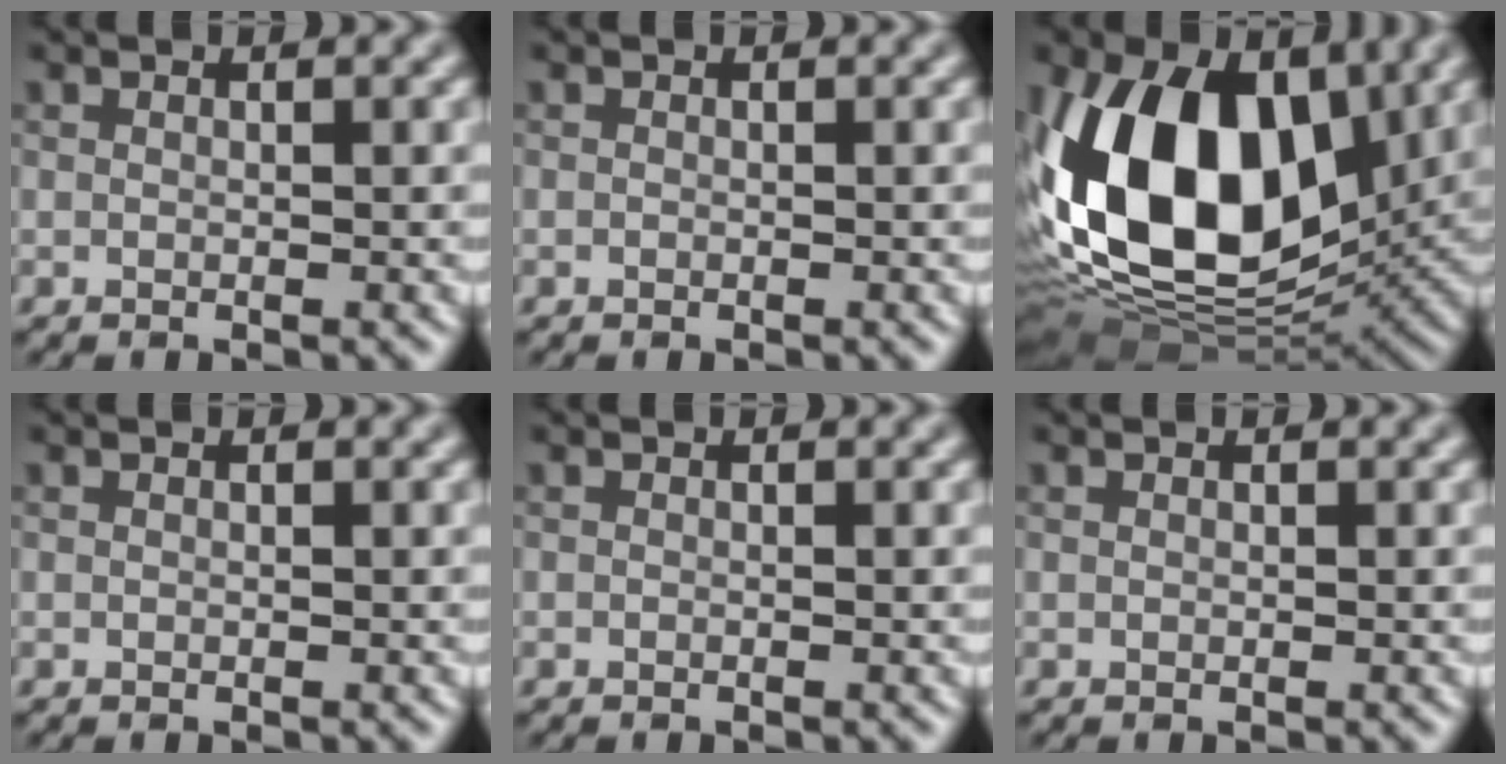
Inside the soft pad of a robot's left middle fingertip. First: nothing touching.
{"total": 0.0}
{"total": 15.0, "force": [1.9, 9.2, 11.6], "torque": [-0.221, -0.005, 0.018]}
{"total": 0.0}
{"total": 0.0}
{"total": 0.0}